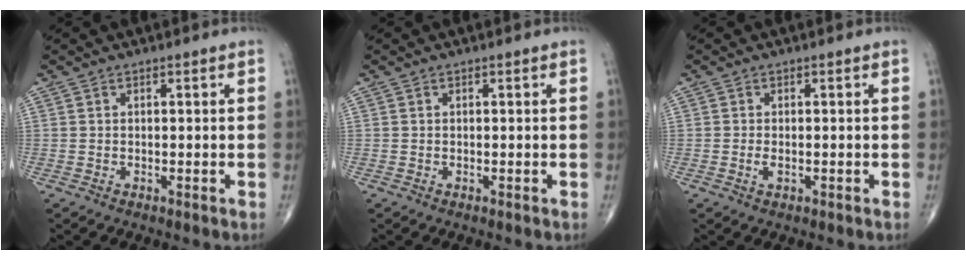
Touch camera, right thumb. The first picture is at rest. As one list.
[{"total": 0.0}, {"total": 1.3, "force": [-0.3, 0.6, 1.1], "torque": [-0.021, 0.000, -0.007]}]